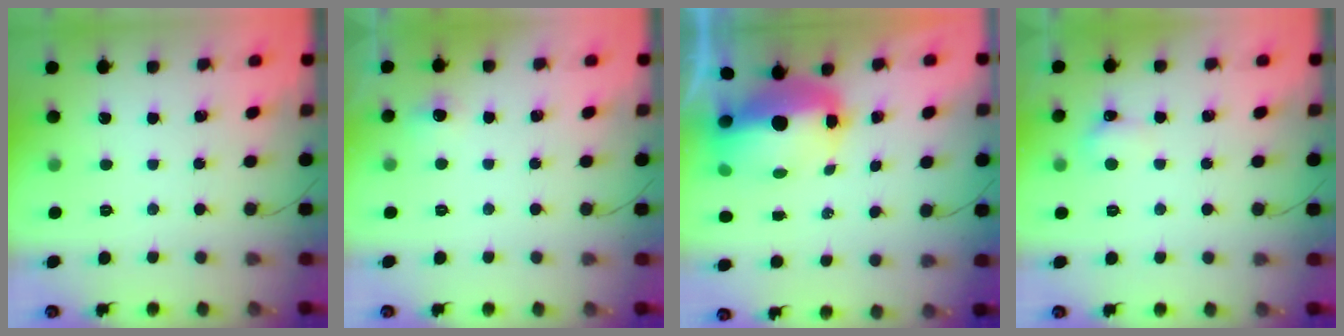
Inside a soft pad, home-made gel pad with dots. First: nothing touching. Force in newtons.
{"total": 4.0, "press": 3.7, "slide": 1.6}
{"total": 11.4, "press": 11.1, "slide": 2.3}
{"total": 5.4, "press": 5.2, "slide": 1.5}